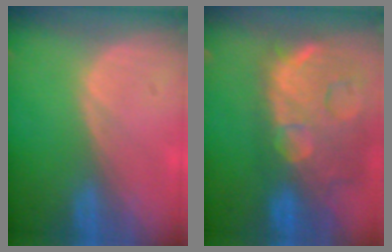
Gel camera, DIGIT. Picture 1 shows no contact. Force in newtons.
{"total": 14.9, "press": 12.0, "slide": 8.9}